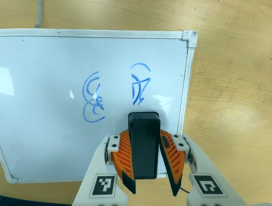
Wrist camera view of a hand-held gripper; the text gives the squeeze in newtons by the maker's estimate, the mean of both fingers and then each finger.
{"total": 7.9, "left": 7.6, "right": 8.3}